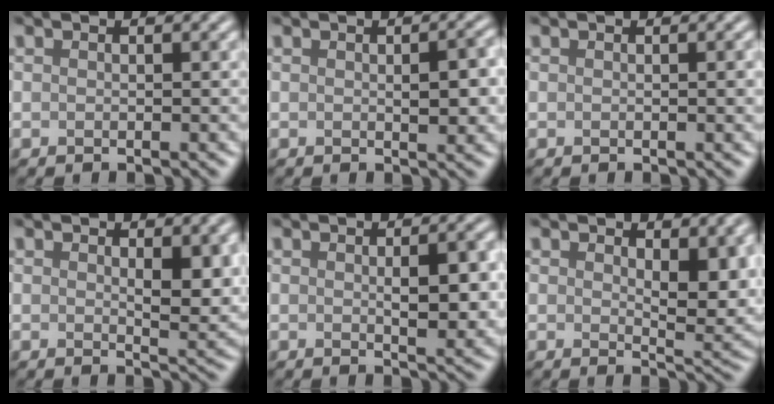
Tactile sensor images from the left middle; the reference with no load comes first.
{"total": 2.6, "force": [0.1, 0.8, 2.4], "torque": [-0.035, -0.001, 0.002]}
{"total": 0.6, "force": [0.0, 0.1, 0.6], "torque": [-0.007, 0.000, 0.000]}
{"total": 3.3, "force": [0.9, 1.1, 3.0], "torque": [-0.039, -0.007, 0.017]}
{"total": 3.9, "force": [0.2, 1.2, 3.7], "torque": [-0.055, -0.001, 0.006]}
{"total": 4.5, "force": [1.5, 1.9, 3.8], "torque": [-0.052, -0.008, 0.030]}